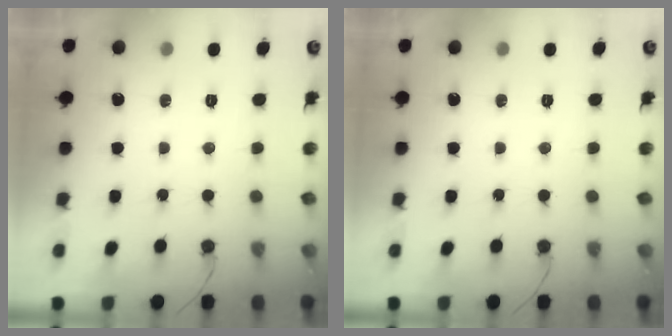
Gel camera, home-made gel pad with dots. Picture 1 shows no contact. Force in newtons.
{"total": 0.0}